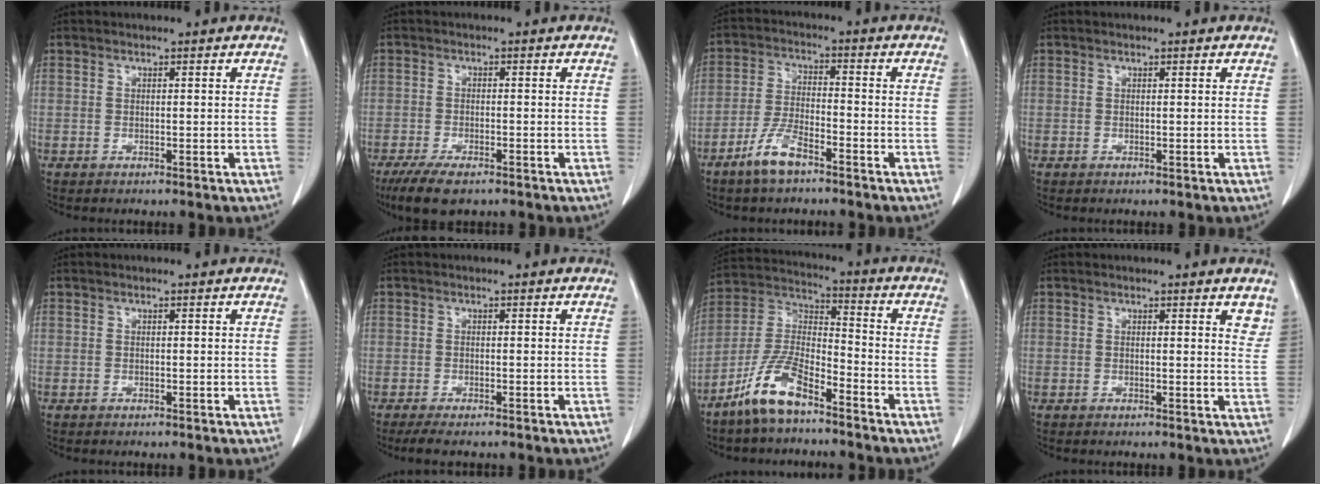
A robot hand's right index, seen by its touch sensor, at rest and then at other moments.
{"total": 5.9, "force": [-4.1, 2.0, 3.7], "torque": [-0.070, -0.011, -0.070]}
{"total": 6.4, "force": [-4.5, 1.7, 4.3], "torque": [-0.093, -0.003, -0.088]}
{"total": 0.0}
{"total": 0.0}
{"total": 2.4, "force": [-1.8, 0.5, 1.4], "torque": [-0.026, -0.008, -0.030]}
{"total": 10.7, "force": [-7.4, 3.0, 7.1], "torque": [-0.156, -0.002, -0.150]}
{"total": 3.1, "force": [2.5, 0.9, 1.6], "torque": [-0.011, -0.012, 0.018]}